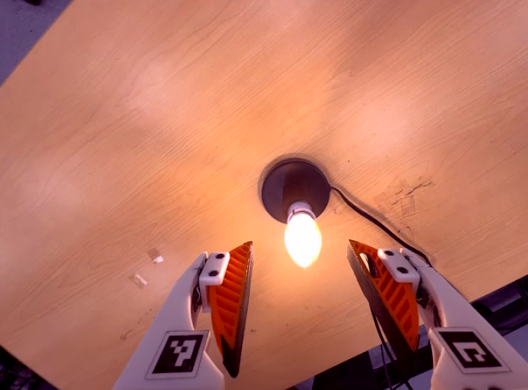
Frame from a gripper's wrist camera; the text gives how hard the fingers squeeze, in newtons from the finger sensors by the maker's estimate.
{"total": 0.0}